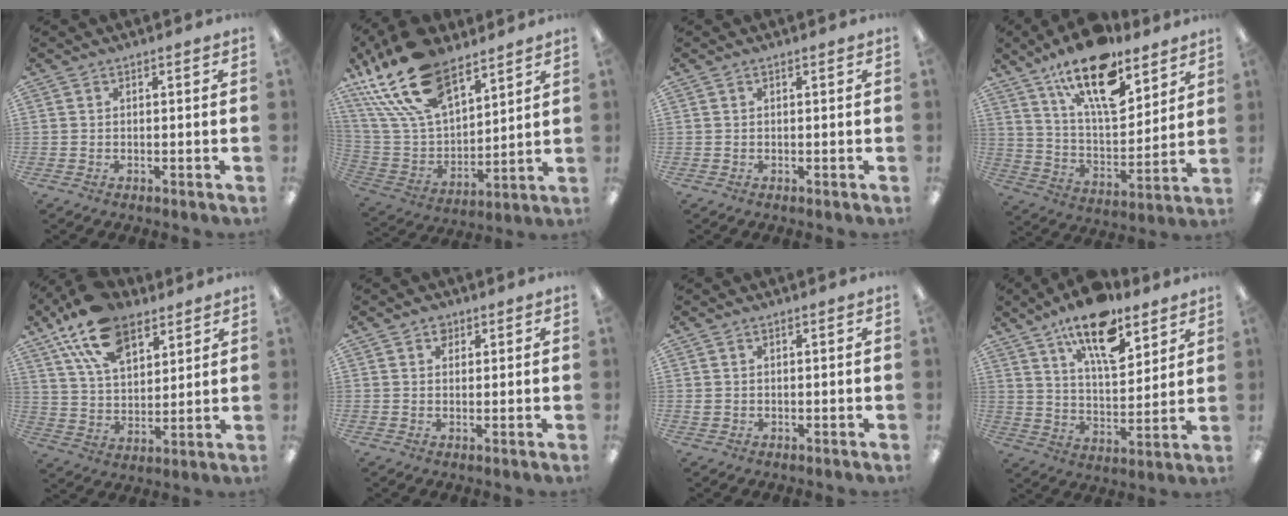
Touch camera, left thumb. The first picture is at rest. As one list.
[{"total": 23.1, "force": [15.3, 11.1, 13.3], "torque": [-0.286, -0.075, 0.278]}, {"total": 0.0}, {"total": 19.9, "force": [13.3, 7.9, 12.5], "torque": [-0.203, -0.075, 0.226]}, {"total": 17.0, "force": [10.6, 9.3, 9.4], "torque": [-0.174, -0.036, 0.196]}, {"total": 2.6, "force": [1.6, 1.8, 0.9], "torque": [-0.004, -0.003, 0.026]}, {"total": 1.0, "force": [0.4, 0.7, 0.5], "torque": [-0.011, 0.004, 0.007]}, {"total": 16.4, "force": [11.2, 6.6, 10.0], "torque": [-0.163, -0.053, 0.189]}]